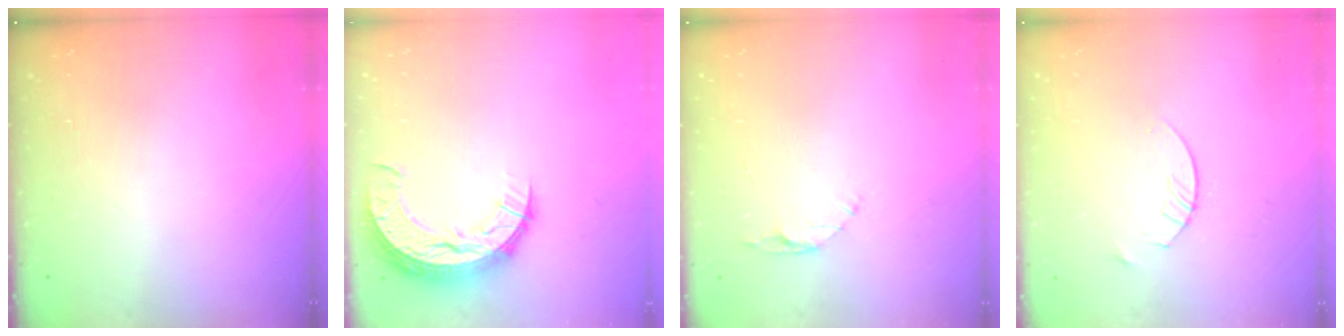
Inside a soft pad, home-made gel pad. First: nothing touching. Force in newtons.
{"total": 12.2, "press": 12.2, "slide": 0.9}
{"total": 4.3, "press": 4.3, "slide": 0.5}
{"total": 2.4, "press": 2.4, "slide": 0.1}